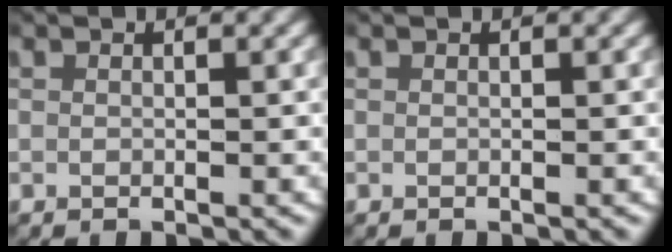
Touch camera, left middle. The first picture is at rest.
{"total": 0.0}